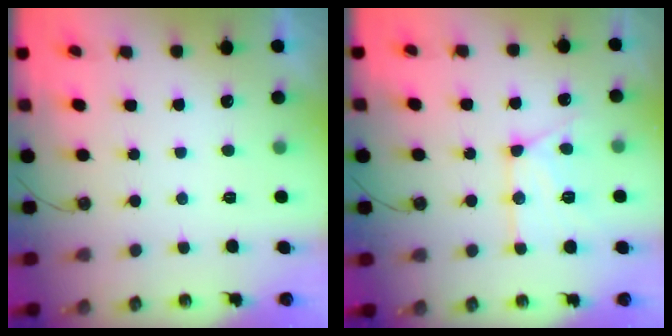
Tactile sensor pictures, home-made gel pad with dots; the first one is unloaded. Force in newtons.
{"total": 13.6, "press": 13.5, "slide": 1.4}